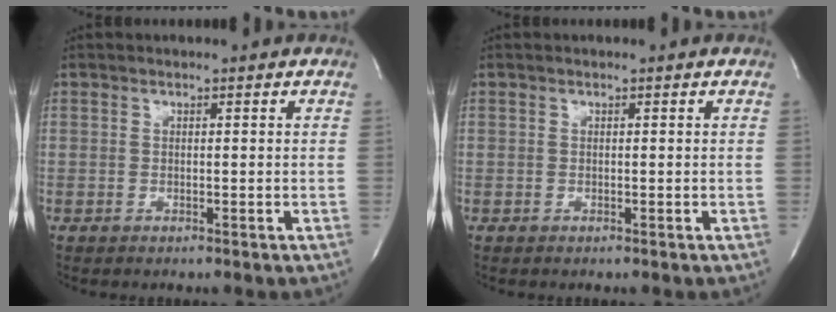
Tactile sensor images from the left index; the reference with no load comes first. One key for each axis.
{"total": 0.0}